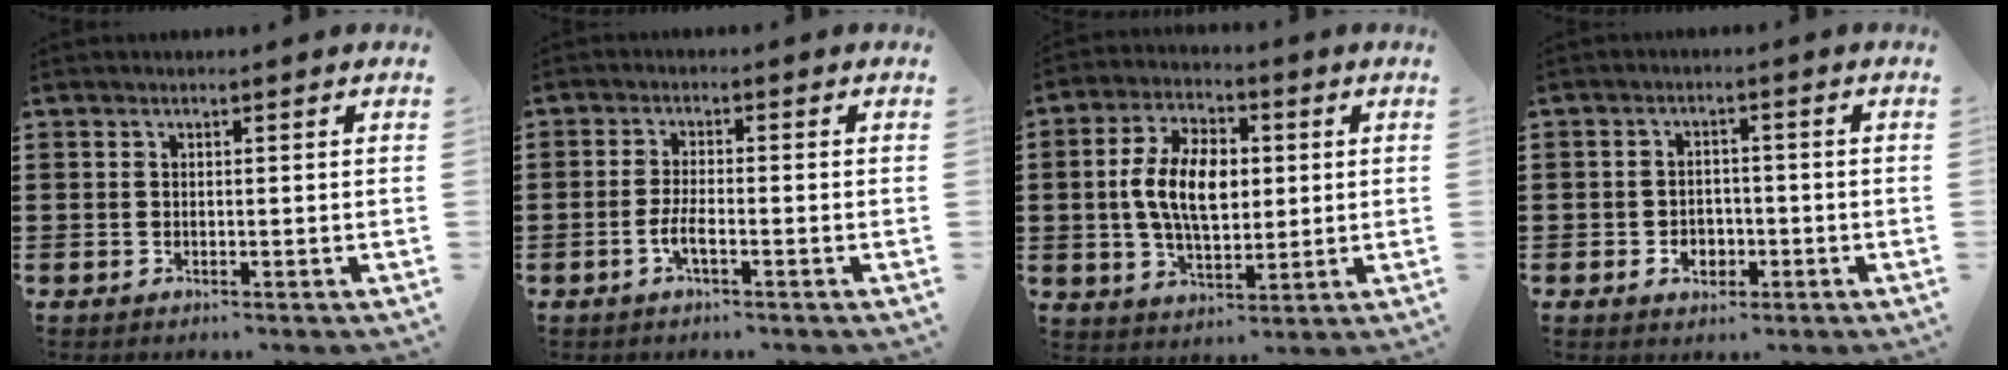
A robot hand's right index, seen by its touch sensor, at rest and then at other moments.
{"total": 2.9, "force": [-1.4, 0.5, 2.5], "torque": [-0.057, -0.005, -0.029]}
{"total": 9.7, "force": [0.5, 5.6, 7.9], "torque": [-0.172, 0.013, 0.006]}
{"total": 2.8, "force": [-1.1, 2.2, 1.3], "torque": [-0.022, 0.000, -0.026]}